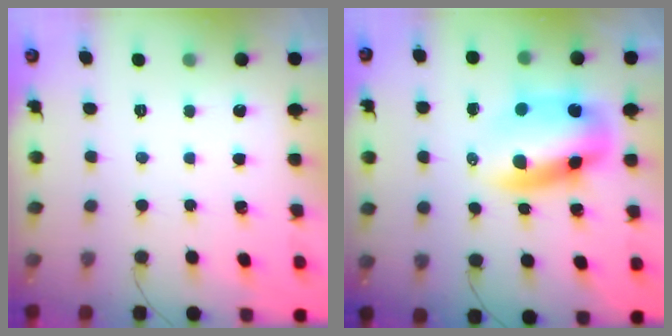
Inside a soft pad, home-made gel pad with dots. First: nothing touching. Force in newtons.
{"total": 11.7, "press": 11.4, "slide": 2.9}